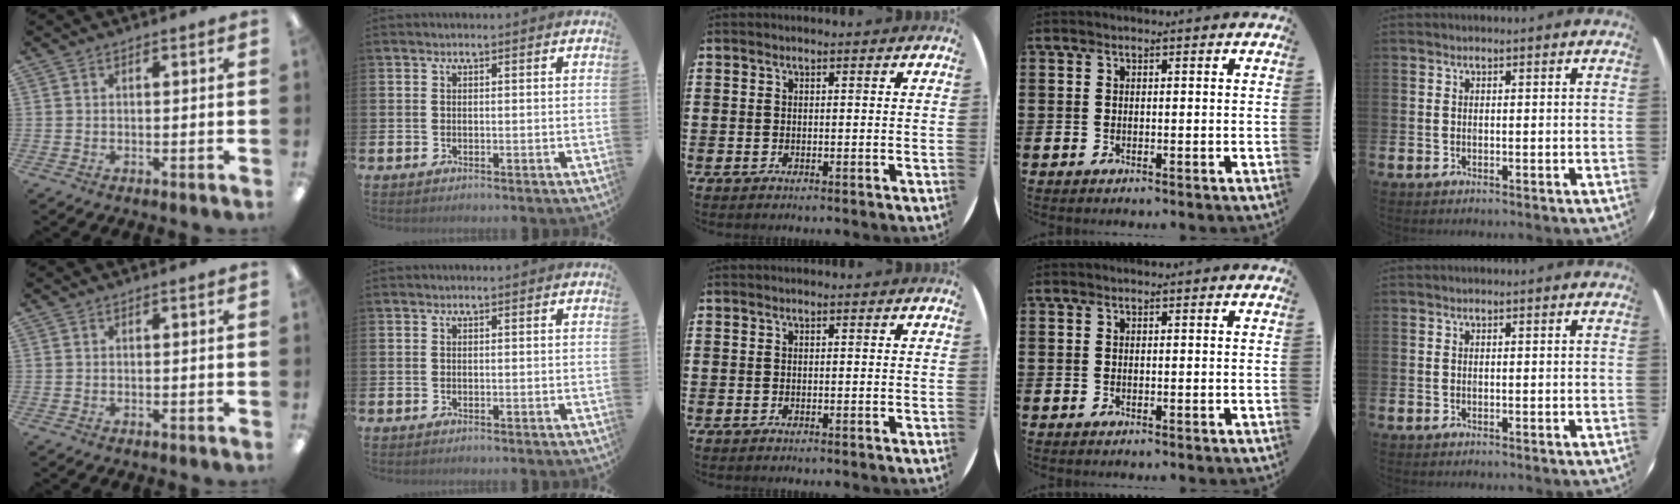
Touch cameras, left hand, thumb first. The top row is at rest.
{}